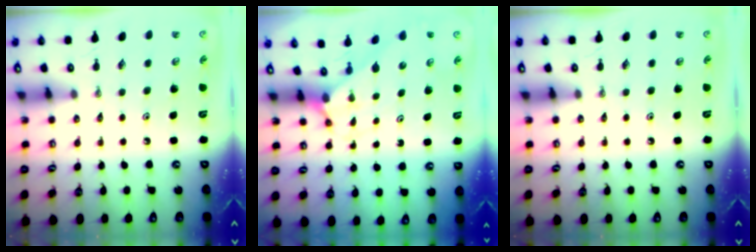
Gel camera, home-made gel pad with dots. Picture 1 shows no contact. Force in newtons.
{"total": 2.6, "press": 2.6, "slide": 0.3}
{"total": 0.0}